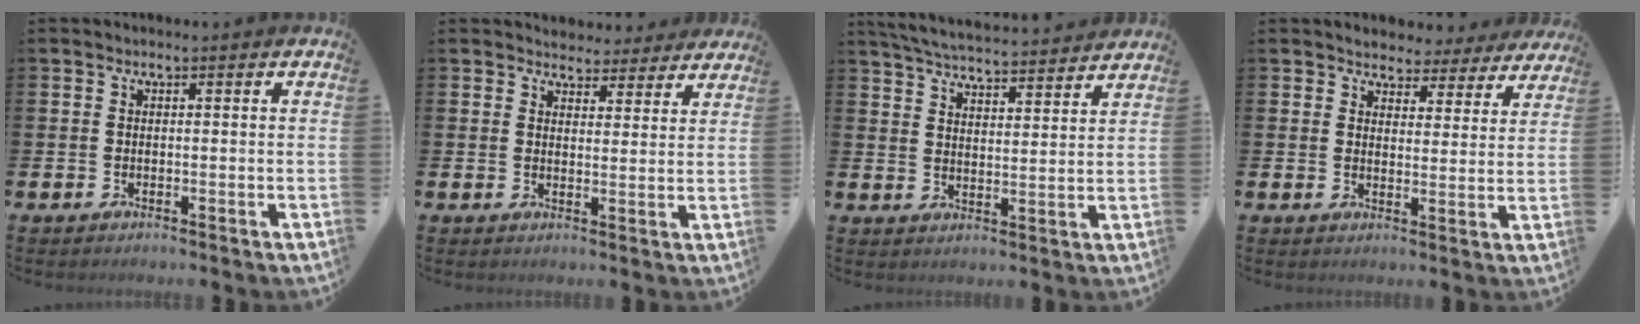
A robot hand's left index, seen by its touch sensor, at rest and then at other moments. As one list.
[{"total": 4.2, "force": [3.9, 1.4, -0.2], "torque": [-0.004, -0.026, 0.071]}, {"total": 5.6, "force": [5.5, 0.3, 0.8], "torque": [-0.042, -0.037, 0.098]}, {"total": 3.8, "force": [3.6, 1.4, 0.0], "torque": [-0.019, -0.024, 0.062]}]